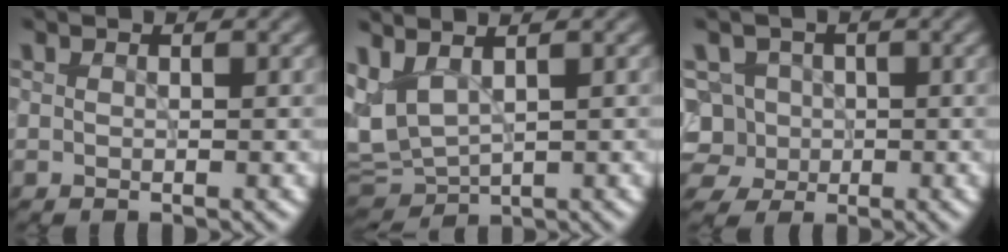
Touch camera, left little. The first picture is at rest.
{"total": 4.6, "force": [1.5, 2.3, 3.7], "torque": [-0.091, 0.002, 0.033]}
{"total": 6.5, "force": [-0.8, 6.0, 2.4], "torque": [-0.043, 0.025, -0.038]}